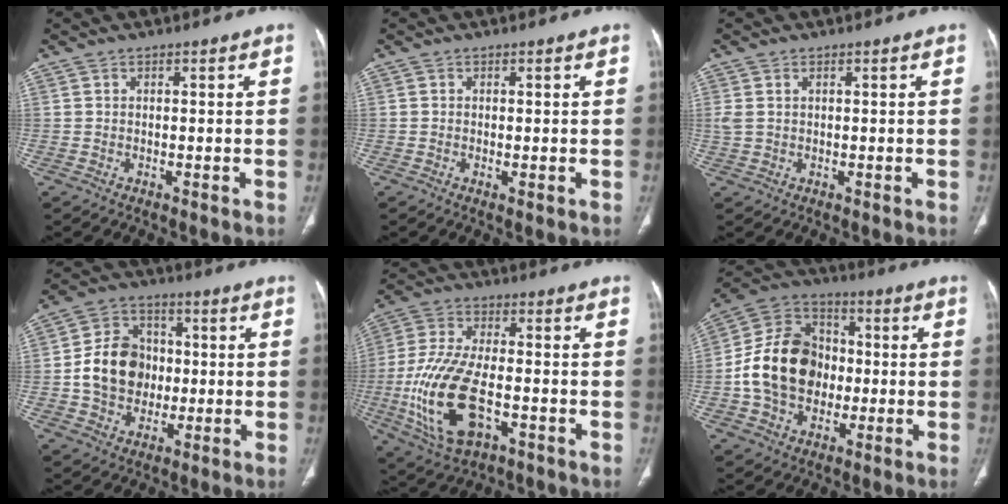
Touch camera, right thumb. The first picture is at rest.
{"total": 0.9, "force": [-0.2, 0.3, 0.8], "torque": [-0.020, -0.005, -0.002]}
{"total": 2.3, "force": [0.6, 1.5, 1.7], "torque": [-0.055, 0.013, 0.021]}
{"total": 13.1, "force": [-0.6, 10.8, 7.4], "torque": [-0.102, 0.021, -0.012]}
{"total": 17.8, "force": [-4.7, 8.9, 14.7], "torque": [-0.310, 0.011, -0.075]}
{"total": 18.0, "force": [-1.5, 14.0, 11.2], "torque": [-0.169, 0.032, -0.029]}